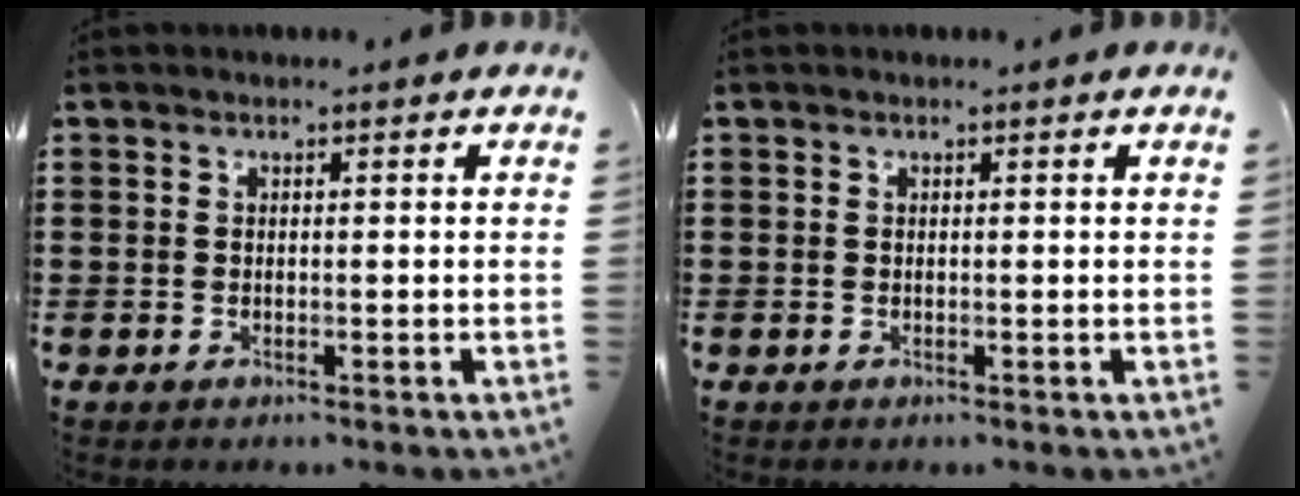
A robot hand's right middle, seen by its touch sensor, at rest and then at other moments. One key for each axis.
{"total": 0.0}